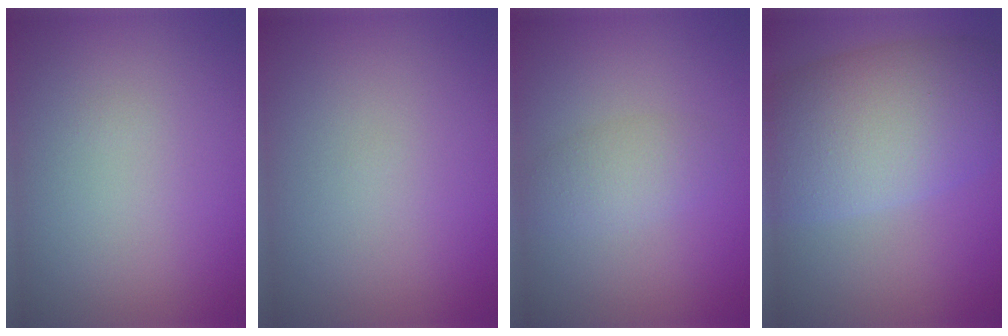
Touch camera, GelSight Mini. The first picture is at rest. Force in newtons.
{"total": 0.0}
{"total": 2.1, "press": 2.1, "slide": 0.1}
{"total": 10.1, "press": 10.0, "slide": 0.5}